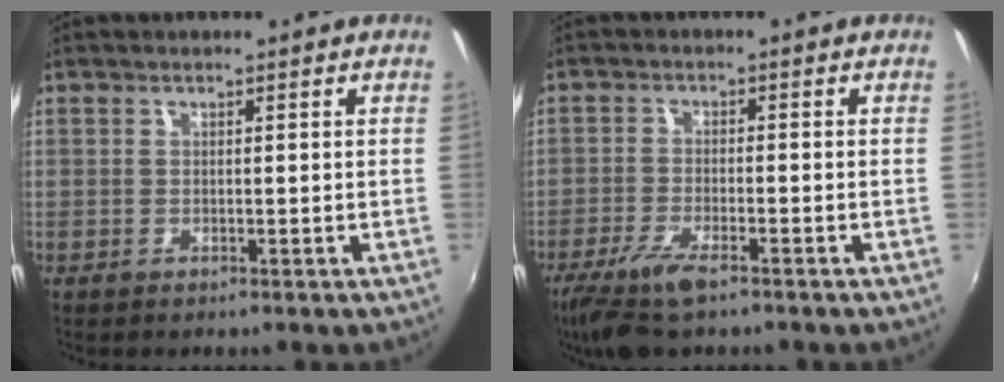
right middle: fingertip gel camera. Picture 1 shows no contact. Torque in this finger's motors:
{"motor_torque": [0.98, -0.77, 0.29, 0.09]}